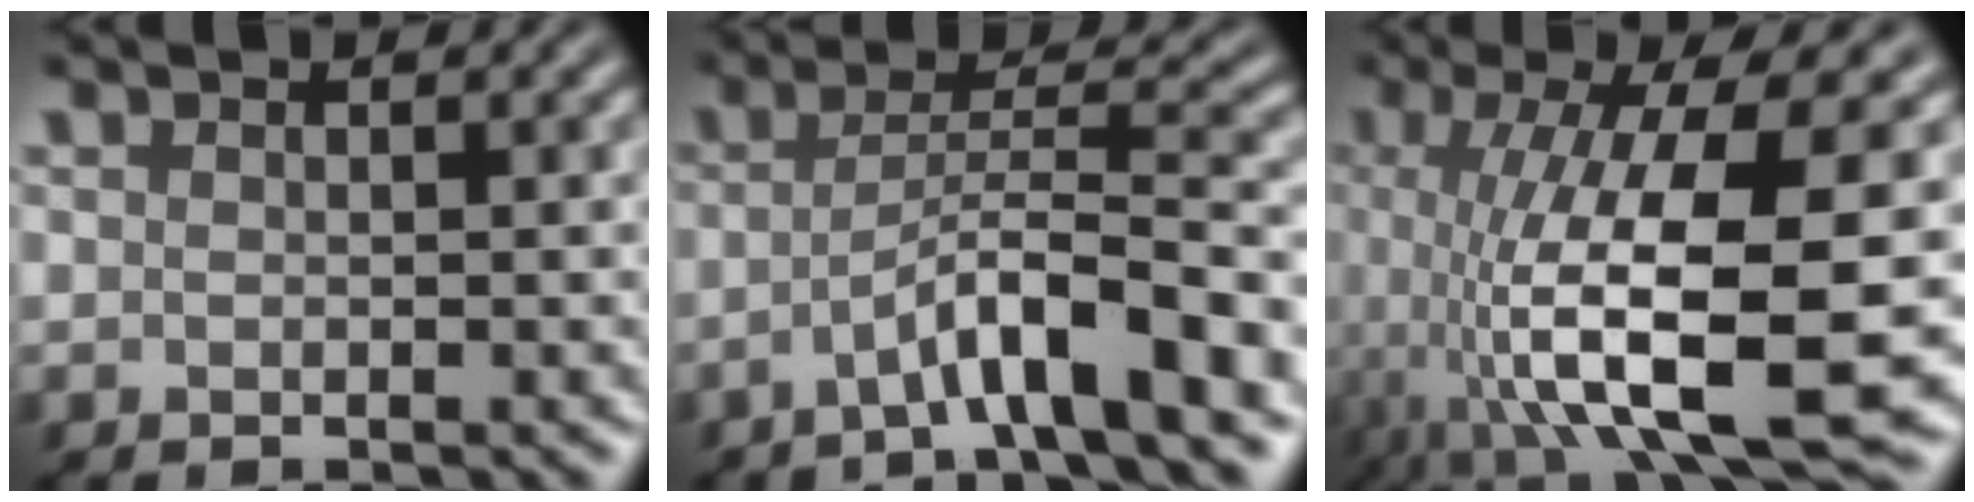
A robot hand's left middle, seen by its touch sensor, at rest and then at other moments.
{"total": 6.2, "force": [-3.0, 0.7, 5.3], "torque": [-0.090, 0.024, -0.052]}
{"total": 14.1, "force": [-2.6, 4.1, 13.2], "torque": [-0.209, -0.007, -0.032]}